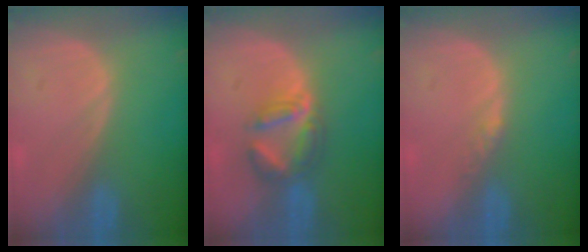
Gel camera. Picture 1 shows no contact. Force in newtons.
{"total": 5.8, "press": 5.5, "slide": 1.9}
{"total": 1.4, "press": 1.1, "slide": 0.8}